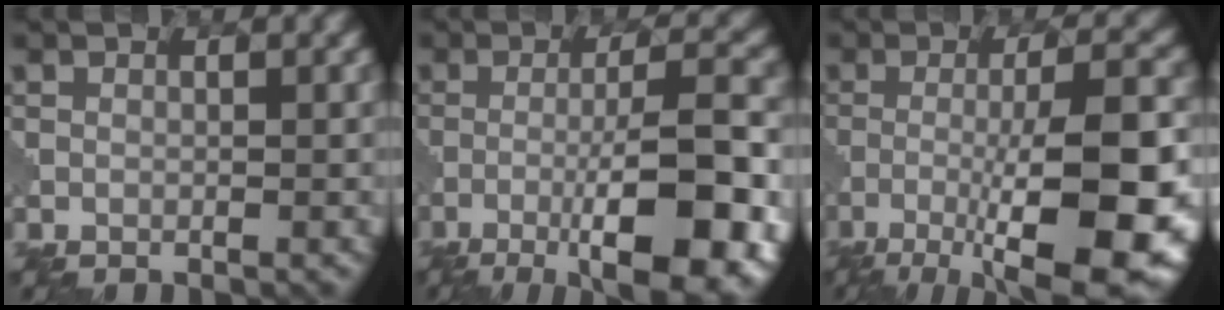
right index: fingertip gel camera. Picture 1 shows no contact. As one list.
[{"total": 11.7, "force": [-4.8, 2.7, 10.3], "torque": [-0.152, -0.001, -0.071]}, {"total": 12.1, "force": [-4.5, 3.0, 10.9], "torque": [-0.173, -0.005, -0.070]}]